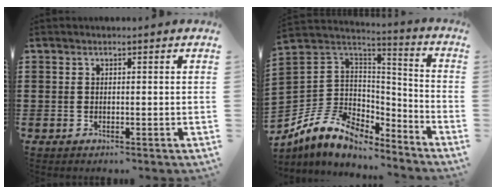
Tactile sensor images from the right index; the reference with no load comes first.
{"total": 10.0, "force": [-6.3, 6.7, 3.9], "torque": [-0.115, 0.011, -0.123]}